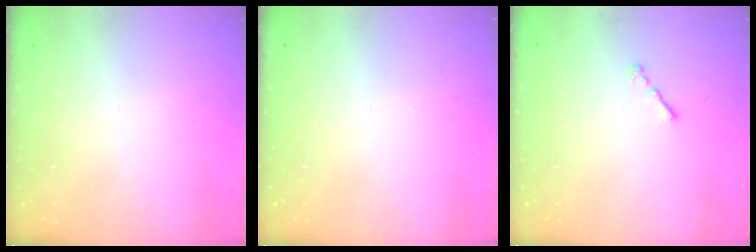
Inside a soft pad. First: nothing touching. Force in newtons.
{"total": 0.0}
{"total": 1.0, "press": 0.9, "slide": 0.5}